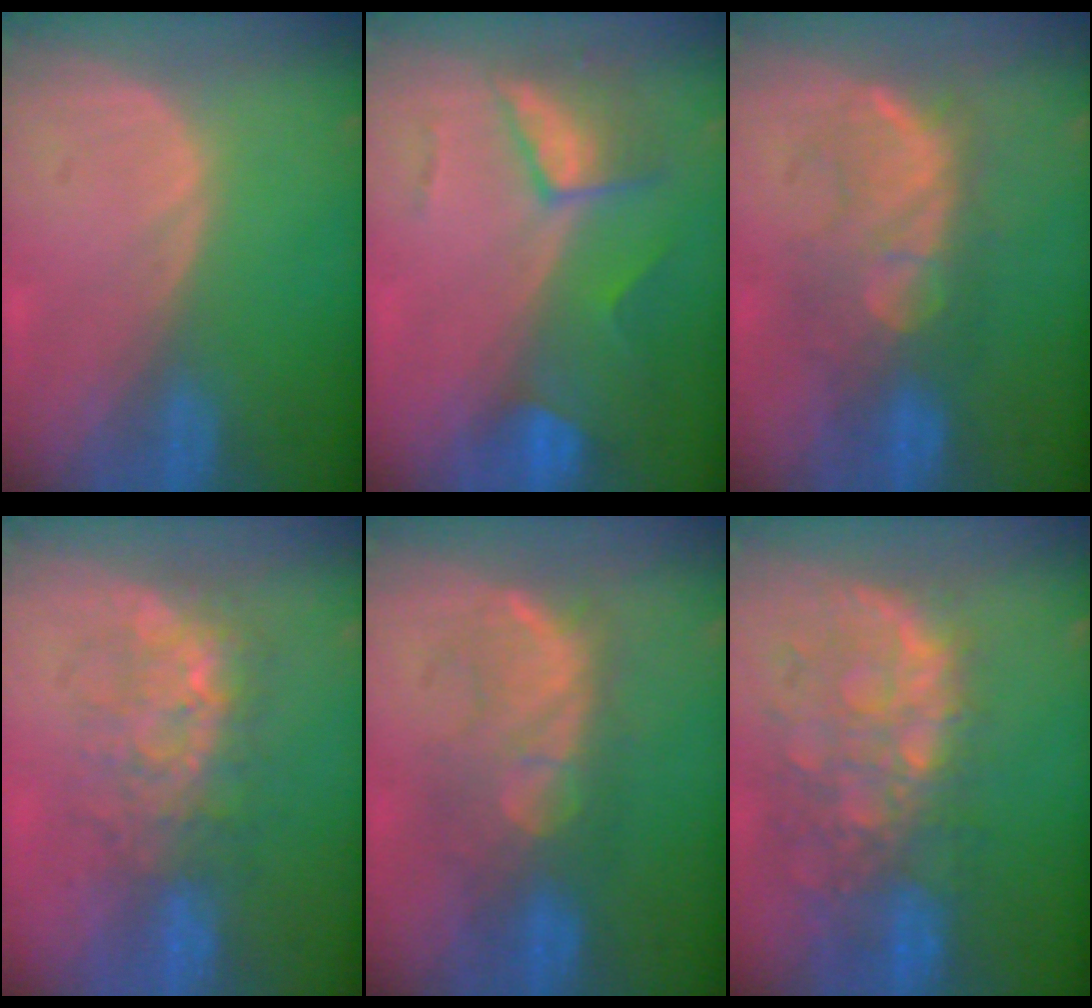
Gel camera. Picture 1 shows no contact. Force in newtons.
{"total": 7.4, "press": 6.6, "slide": 3.5}
{"total": 8.3, "press": 8.3, "slide": 0.1}
{"total": 7.6, "press": 7.3, "slide": 1.9}
{"total": 8.3, "press": 8.3, "slide": 0.1}
{"total": 11.2, "press": 9.8, "slide": 5.6}